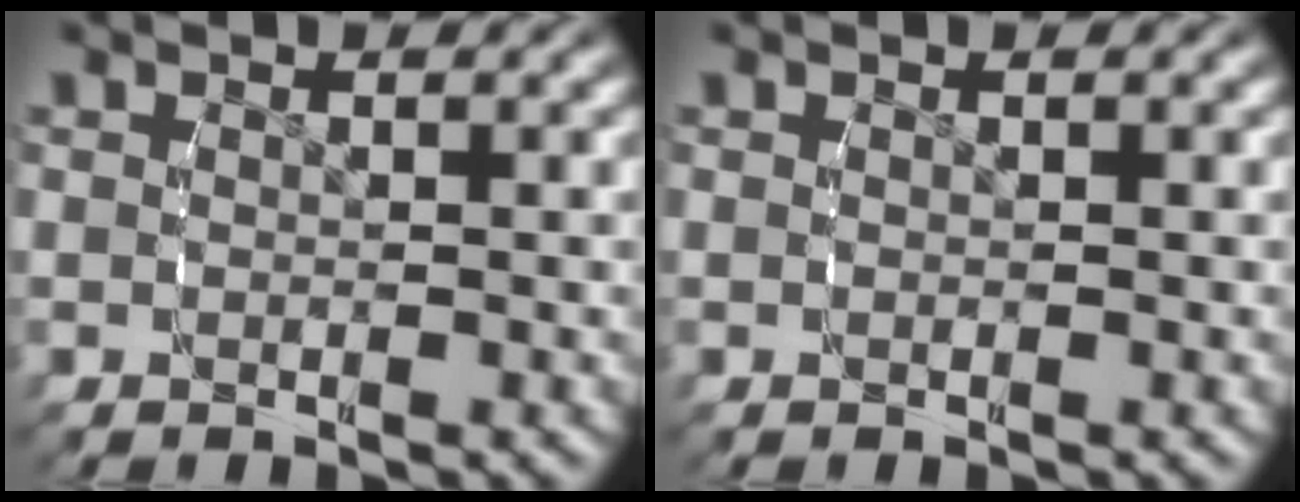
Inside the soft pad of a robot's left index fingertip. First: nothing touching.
{"total": 0.0}